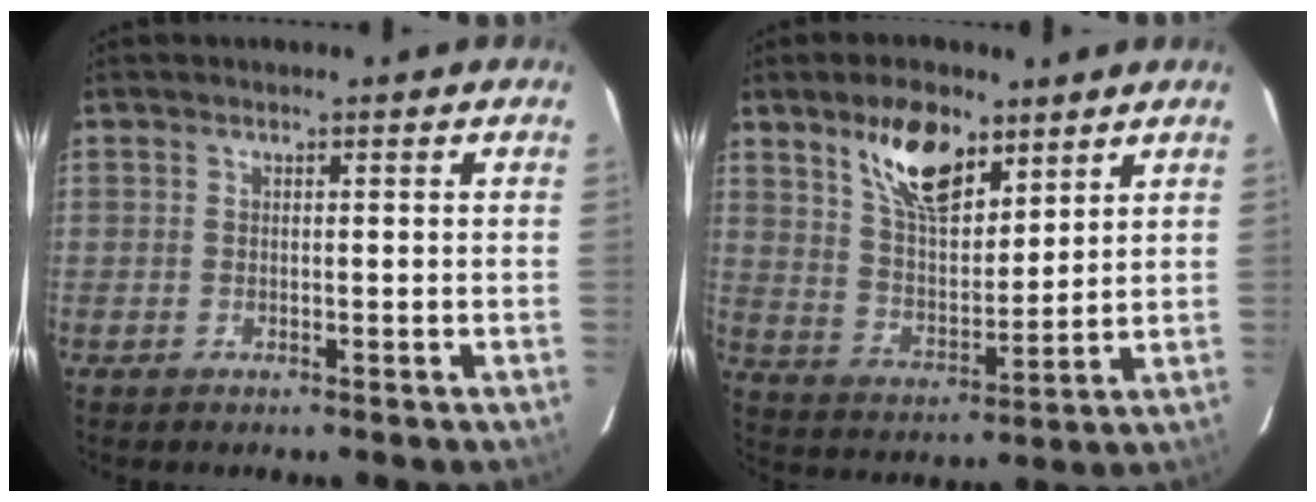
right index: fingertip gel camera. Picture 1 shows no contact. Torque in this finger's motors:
{"motor_torque": [0.50, 0.32, 0.22, 0.08]}